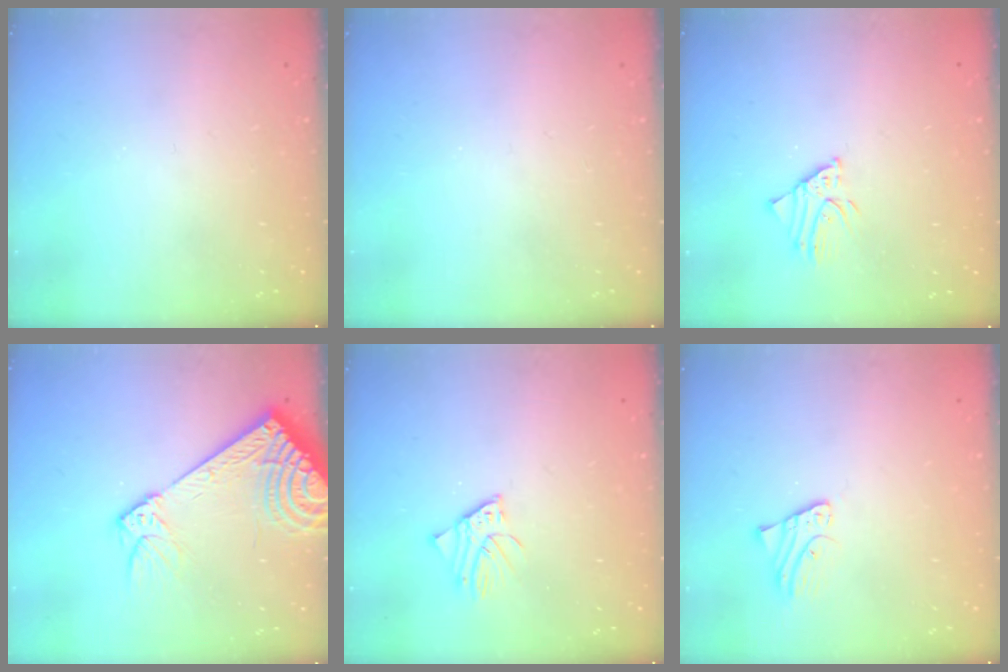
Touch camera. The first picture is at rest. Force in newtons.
{"total": 0.0}
{"total": 2.6, "press": 2.6, "slide": 0.2}
{"total": 13.5, "press": 13.2, "slide": 3.0}
{"total": 1.6, "press": 1.6, "slide": 0.2}
{"total": 1.9, "press": 1.9, "slide": 0.2}